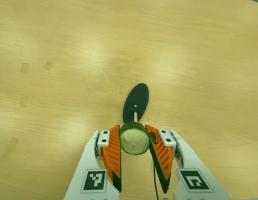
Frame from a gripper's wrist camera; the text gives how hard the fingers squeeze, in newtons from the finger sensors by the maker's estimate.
{"total": 10.2, "left": 9.5, "right": 11.0}